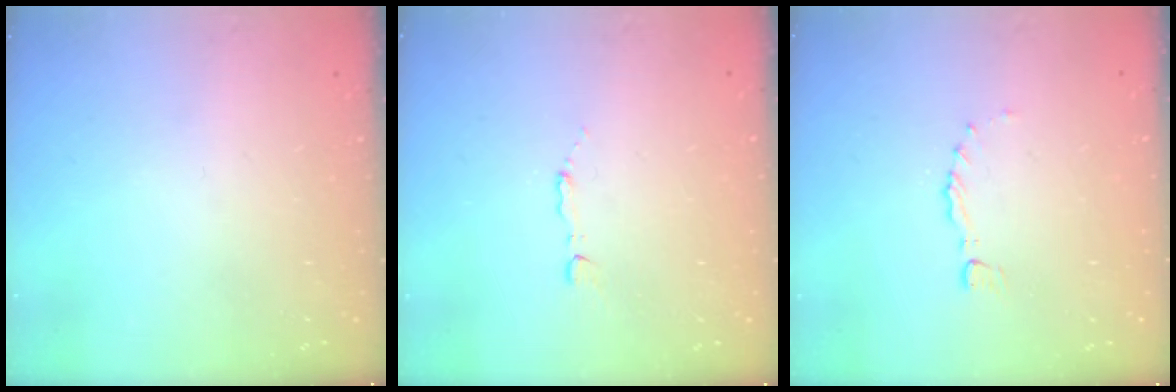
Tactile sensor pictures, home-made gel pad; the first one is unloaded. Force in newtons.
{"total": 1.2, "press": 1.2, "slide": 0.1}
{"total": 0.0}